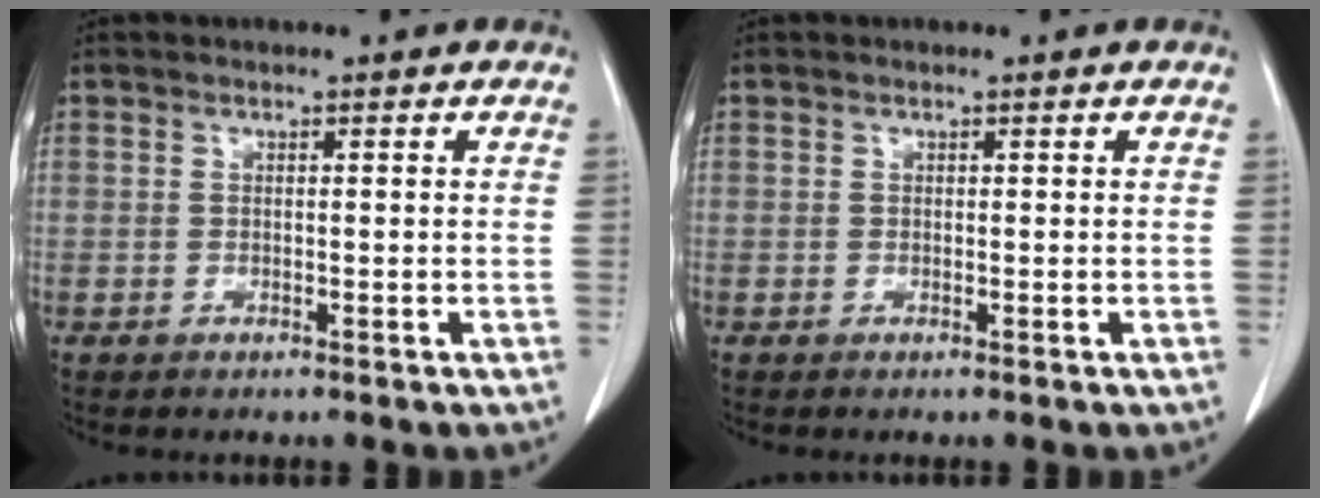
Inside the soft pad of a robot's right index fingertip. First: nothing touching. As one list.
[{"total": 0.0}]